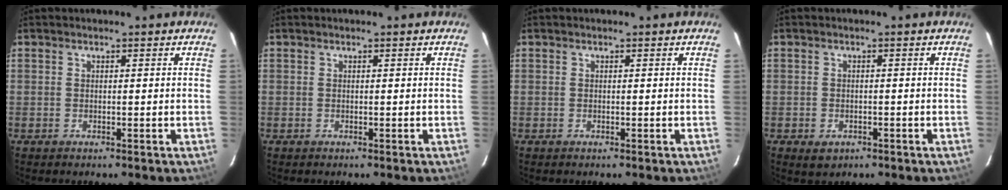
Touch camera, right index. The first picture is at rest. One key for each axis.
{"total": 0.0}
{"total": 0.0}
{"total": 3.0, "fx": -1.4, "fy": 2.3, "fz": 1.3, "tx": -0.027, "ty": -0.001, "tz": -0.013}